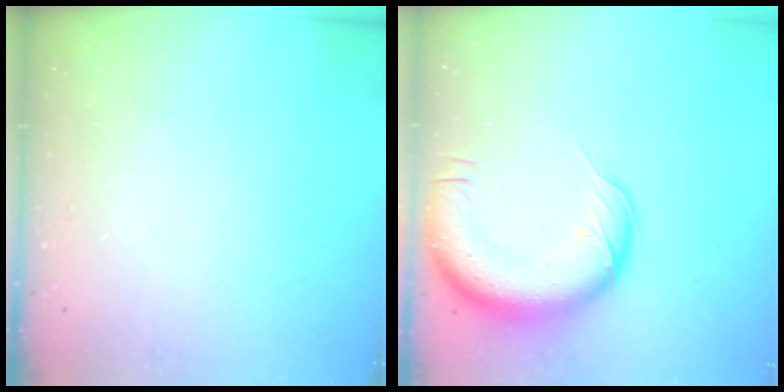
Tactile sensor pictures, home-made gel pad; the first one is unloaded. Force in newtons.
{"total": 16.3, "press": 15.9, "slide": 3.8}